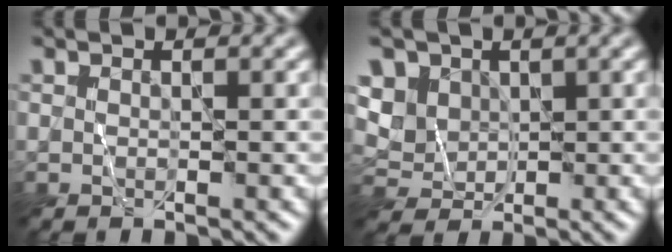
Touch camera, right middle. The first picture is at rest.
{"total": 4.3, "force": [2.1, 3.4, 1.5], "torque": [-0.058, 0.000, 0.049]}